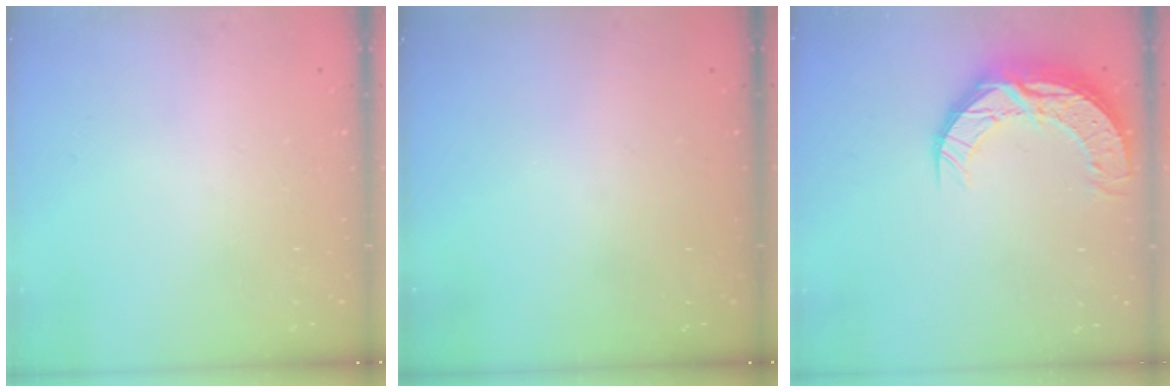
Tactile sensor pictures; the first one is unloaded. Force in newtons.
{"total": 0.0}
{"total": 11.9, "press": 11.9, "slide": 0.9}